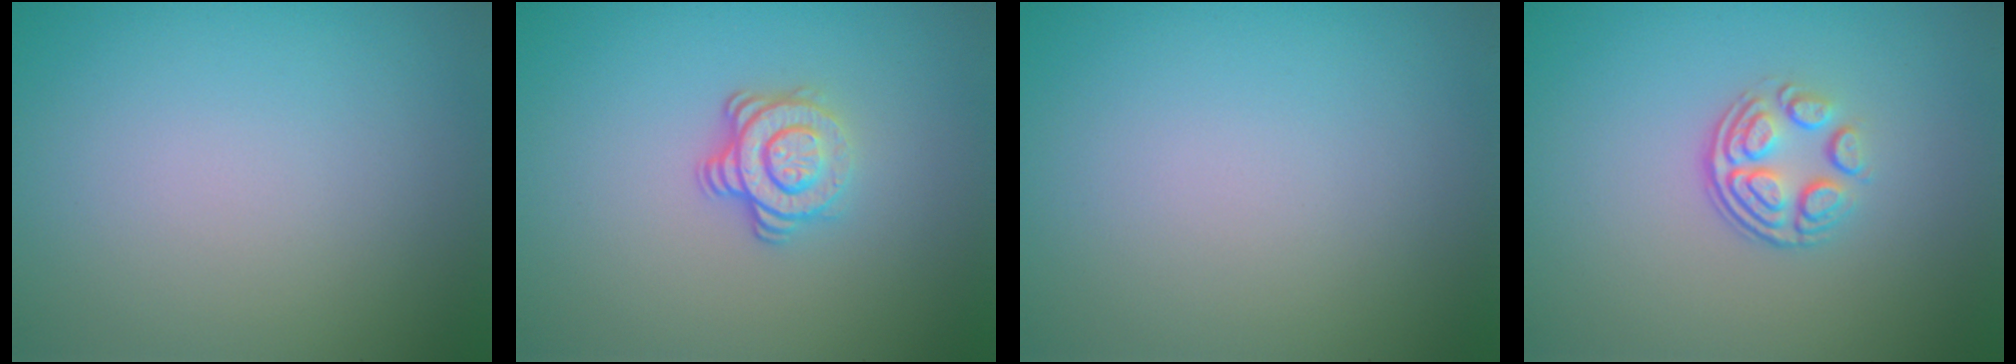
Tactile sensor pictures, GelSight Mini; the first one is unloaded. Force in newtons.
{"total": 3.5, "press": 2.5, "slide": 2.4}
{"total": 0.0}
{"total": 3.5, "press": 2.4, "slide": 2.5}